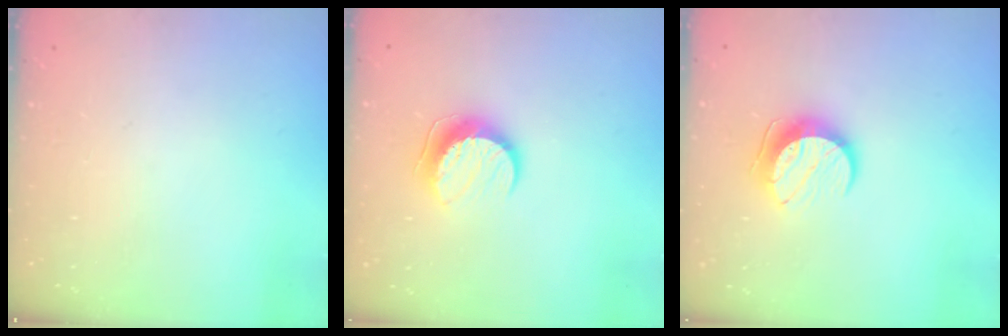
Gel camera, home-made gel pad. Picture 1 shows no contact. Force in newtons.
{"total": 9.6, "press": 9.6, "slide": 0.4}
{"total": 9.4, "press": 9.4, "slide": 0.5}